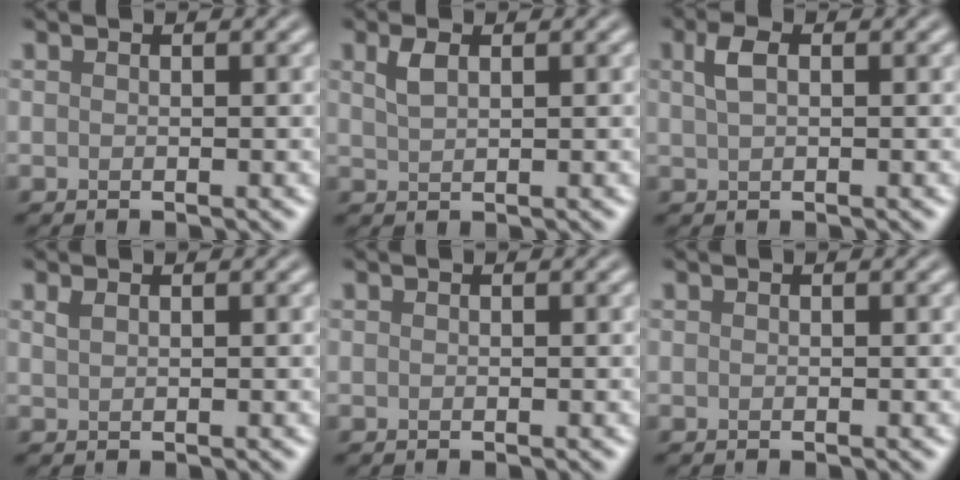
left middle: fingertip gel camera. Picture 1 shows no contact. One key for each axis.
{"total": 1.8, "fx": 1.0, "fy": 0.8, "fz": 1.3, "tx": -0.030, "ty": 0.004, "tz": 0.021}
{"total": 2.2, "fx": 0.8, "fy": 1.1, "fz": 1.7, "tx": -0.040, "ty": 0.006, "tz": 0.014}
{"total": 0.8, "fx": 0.6, "fy": 0.3, "fz": 0.5, "tx": -0.013, "ty": 0.001, "tz": 0.014}
{"total": 0.0}
{"total": 0.0}